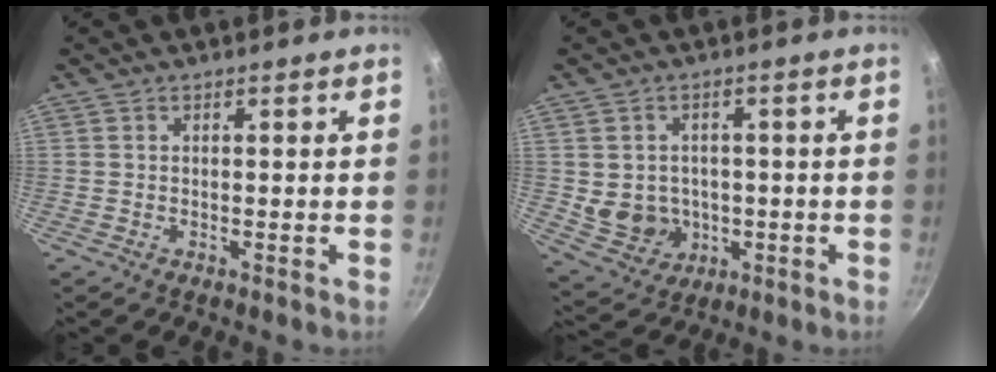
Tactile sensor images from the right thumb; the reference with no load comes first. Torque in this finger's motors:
{"motor_torque": [0.67, 0.54, -0.18, 0.04, 0.03]}